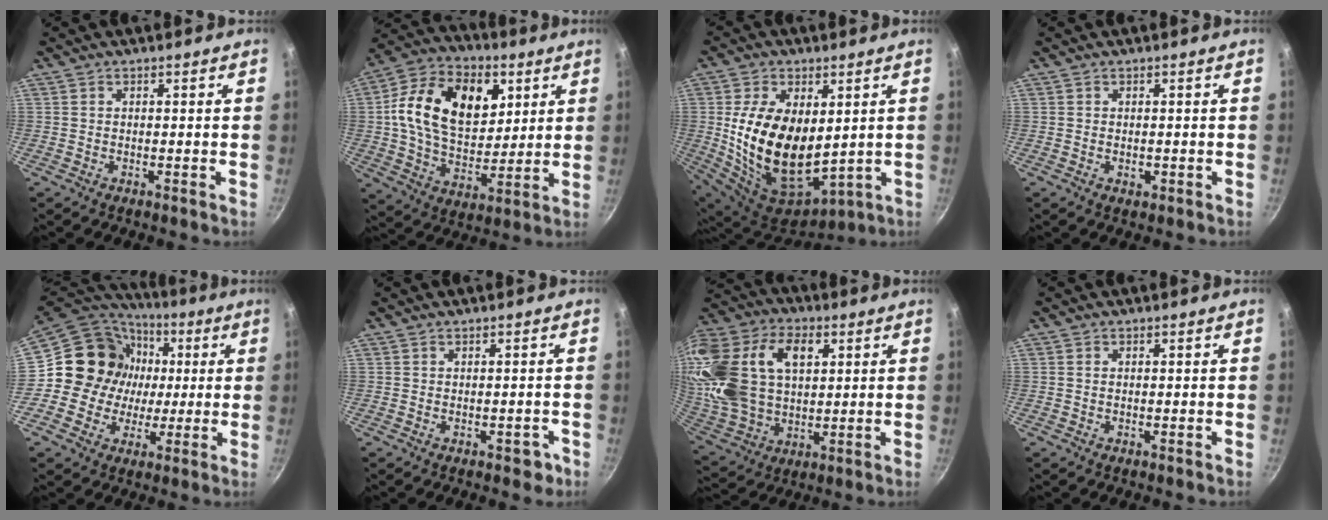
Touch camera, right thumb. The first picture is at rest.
{"total": 21.1, "force": [5.8, 13.9, 14.7], "torque": [-0.225, -0.008, 0.089]}
{"total": 19.7, "force": [1.9, 12.1, 15.4], "torque": [-0.271, -0.032, 0.058]}
{"total": 1.2, "force": [-0.2, 0.9, 0.8], "torque": [-0.011, -0.001, -0.003]}
{"total": 16.3, "force": [1.2, 15.1, 6.1], "torque": [-0.085, 0.020, 0.011]}
{"total": 2.3, "force": [-0.9, 1.5, 1.6], "torque": [0.002, 0.015, -0.003]}
{"total": 27.2, "force": [7.6, 17.7, 19.2], "torque": [-0.406, 0.011, 0.144]}
{"total": 0.0}